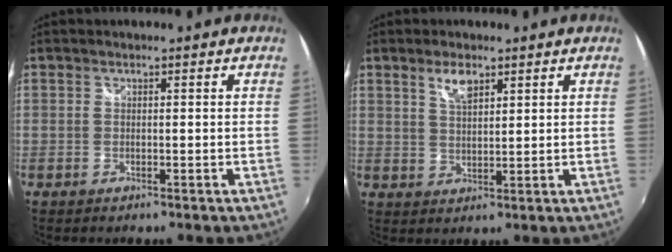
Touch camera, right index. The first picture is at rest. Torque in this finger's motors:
{"motor_torque": [0.33, 0.08, 0.20, 0.06]}